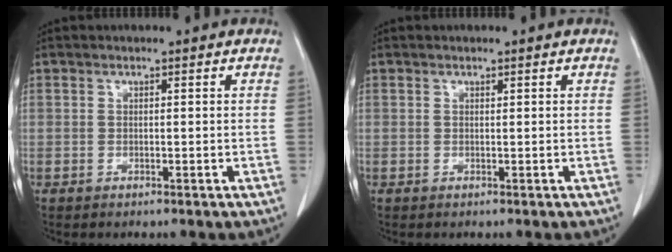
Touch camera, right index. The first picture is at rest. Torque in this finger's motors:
{"motor_torque": [-0.06, 0.05, 0.00, -0.01]}